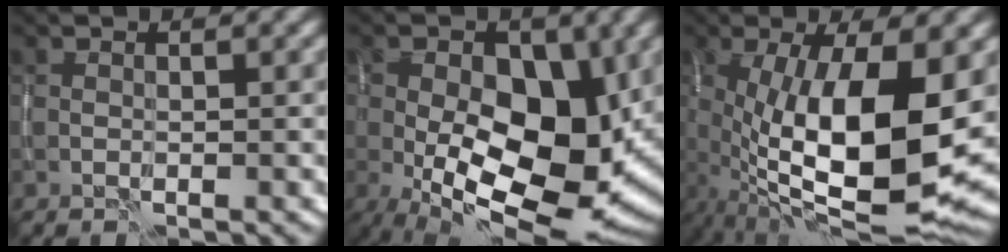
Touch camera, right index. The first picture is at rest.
{"total": 15.6, "force": [-1.8, 8.3, 13.1], "torque": [-0.211, -0.013, -0.033]}
{"total": 14.9, "force": [-1.4, 5.5, 13.8], "torque": [-0.229, -0.012, -0.019]}